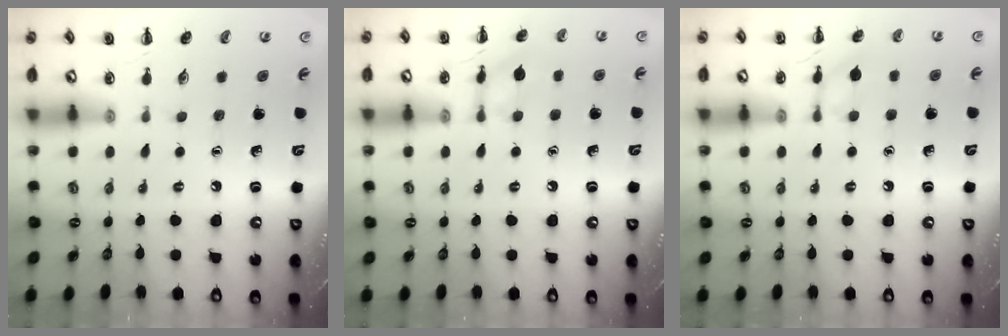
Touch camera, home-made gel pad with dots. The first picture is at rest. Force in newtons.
{"total": 7.3, "press": 7.2, "slide": 0.7}
{"total": 6.9, "press": 6.9, "slide": 0.5}